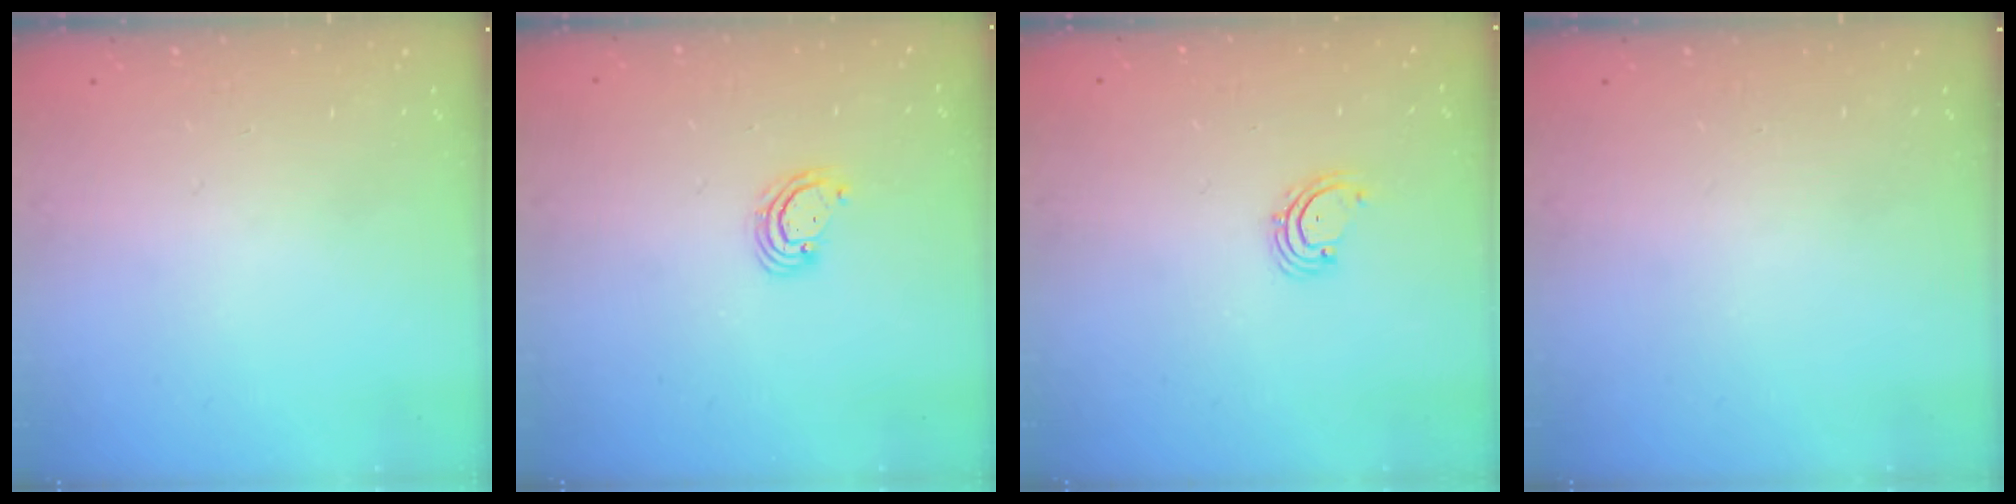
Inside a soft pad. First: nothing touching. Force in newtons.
{"total": 3.0, "press": 2.9, "slide": 0.3}
{"total": 2.0, "press": 2.0, "slide": 0.4}
{"total": 0.0}